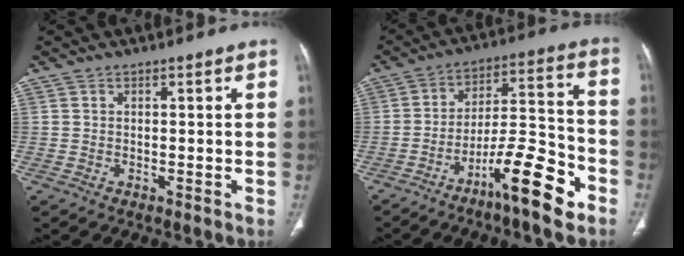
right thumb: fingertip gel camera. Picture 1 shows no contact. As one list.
[{"total": 15.3, "force": [-8.7, 3.3, 12.1], "torque": [-0.189, 0.068, -0.140]}]